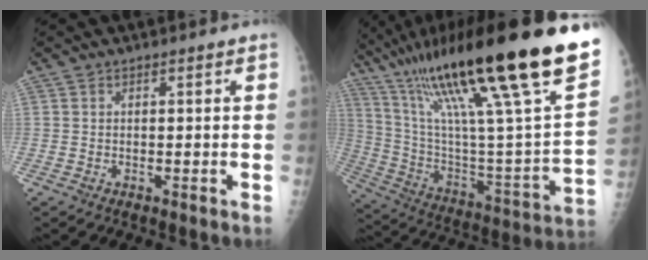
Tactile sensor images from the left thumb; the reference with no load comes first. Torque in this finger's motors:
{"motor_torque": [3.82, 1.21, 1.27, -1.50, 0.60]}